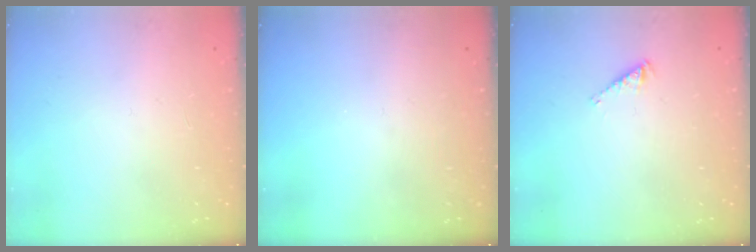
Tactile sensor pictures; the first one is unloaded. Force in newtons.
{"total": 0.0}
{"total": 2.6, "press": 2.6, "slide": 0.4}